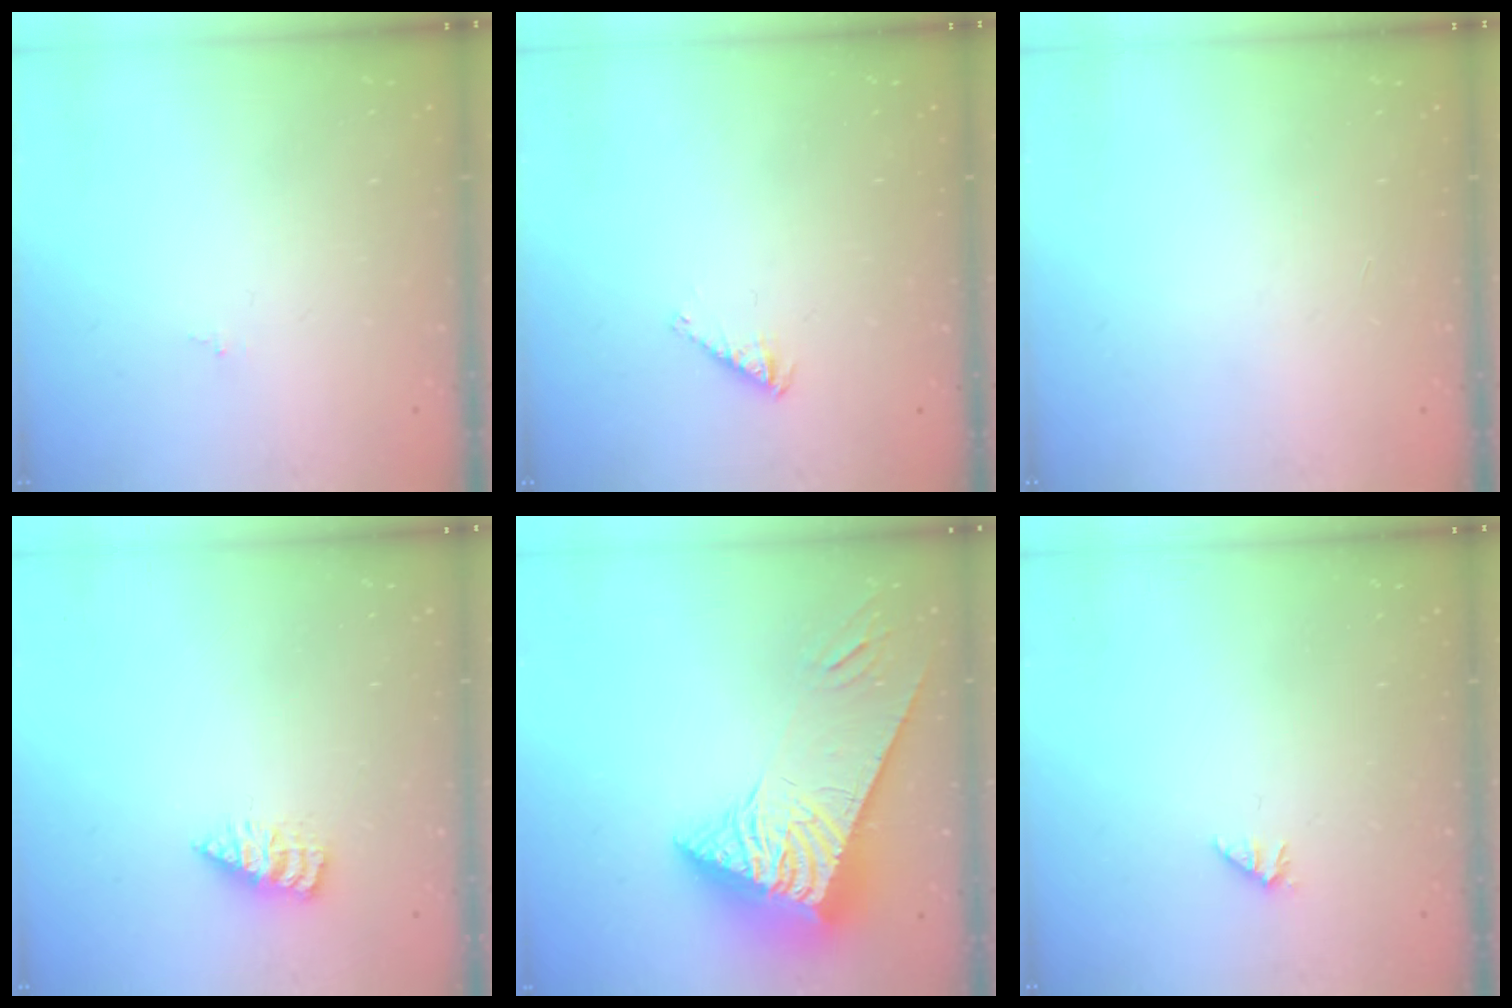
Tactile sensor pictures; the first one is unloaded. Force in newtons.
{"total": 2.8, "press": 2.7, "slide": 0.5}
{"total": 0.0}
{"total": 2.9, "press": 2.8, "slide": 0.4}
{"total": 9.7, "press": 9.5, "slide": 1.8}
{"total": 0.0}